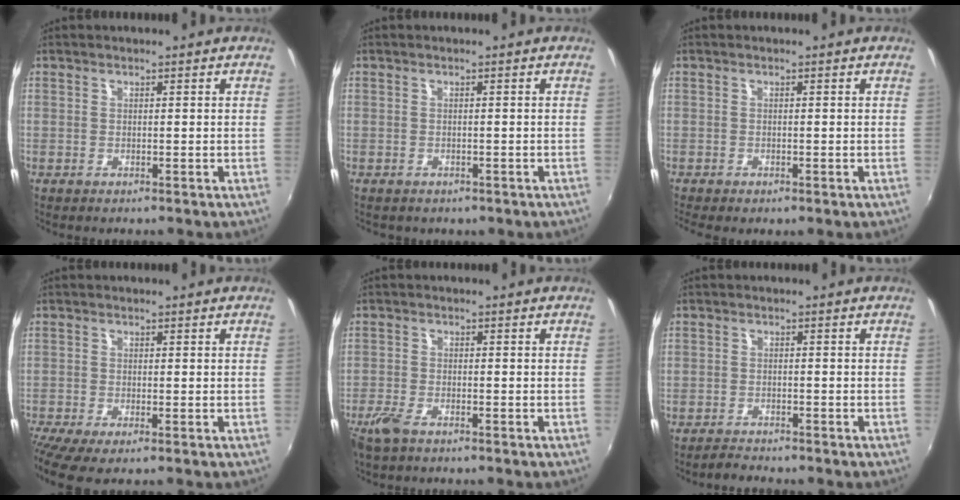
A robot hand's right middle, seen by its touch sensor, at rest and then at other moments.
{"total": 1.9, "force": [-1.2, 1.2, 0.8], "torque": [-0.017, -0.006, -0.011]}
{"total": 2.2, "force": [-1.4, 0.7, 1.5], "torque": [-0.028, -0.012, -0.018]}
{"total": 3.9, "force": [-2.4, 0.4, 3.1], "torque": [-0.073, -0.018, -0.044]}
{"total": 4.0, "force": [-2.8, 1.4, 2.4], "torque": [-0.067, -0.009, -0.056]}
{"total": 2.0, "force": [-1.9, 0.6, -0.1], "torque": [-0.008, 0.002, -0.037]}